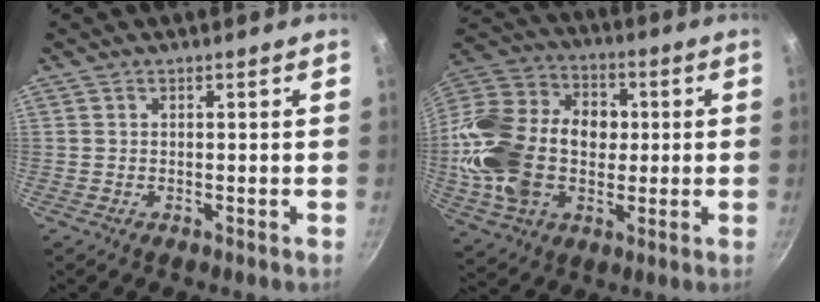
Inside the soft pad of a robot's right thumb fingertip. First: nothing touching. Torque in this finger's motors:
{"motor_torque": [2.49, 2.52, 0.28, -0.16, 0.30]}